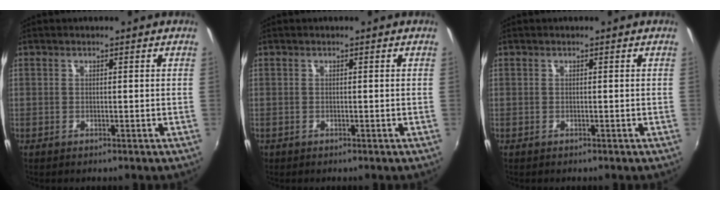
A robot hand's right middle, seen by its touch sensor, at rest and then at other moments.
{"total": 0.5, "force": [-0.3, 0.4, -0.2], "torque": [0.002, -0.004, -0.006]}
{"total": 0.0}